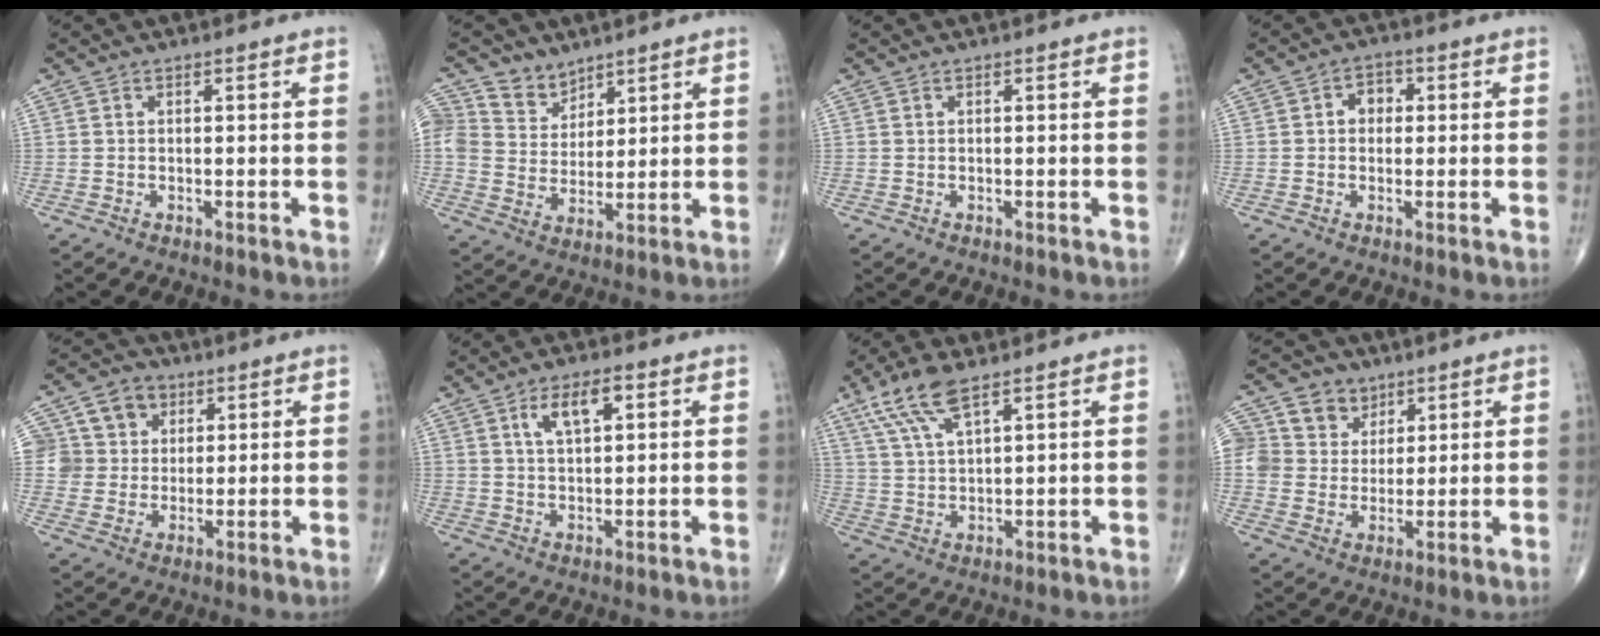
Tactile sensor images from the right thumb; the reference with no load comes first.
{"total": 8.9, "force": [5.6, 6.8, 1.8], "torque": [-0.006, -0.030, 0.113]}
{"total": 0.0}
{"total": 3.6, "force": [0.4, 2.9, 2.1], "torque": [-0.009, 0.012, -0.001]}
{"total": 10.2, "force": [3.4, 9.1, 3.1], "torque": [-0.024, 0.008, 0.056]}
{"total": 6.4, "force": [2.6, 2.9, 5.1], "torque": [-0.083, -0.002, 0.046]}
{"total": 8.8, "force": [5.4, 2.7, 6.4], "torque": [-0.137, -0.011, 0.114]}
{"total": 11.0, "force": [4.6, 9.4, 3.3], "torque": [-0.033, -0.001, 0.087]}